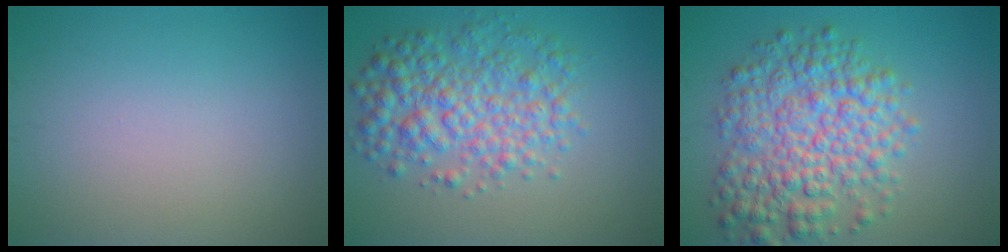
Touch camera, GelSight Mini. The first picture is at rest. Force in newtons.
{"total": 5.9, "press": 5.9, "slide": 0.1}
{"total": 7.8, "press": 7.8, "slide": 0.2}